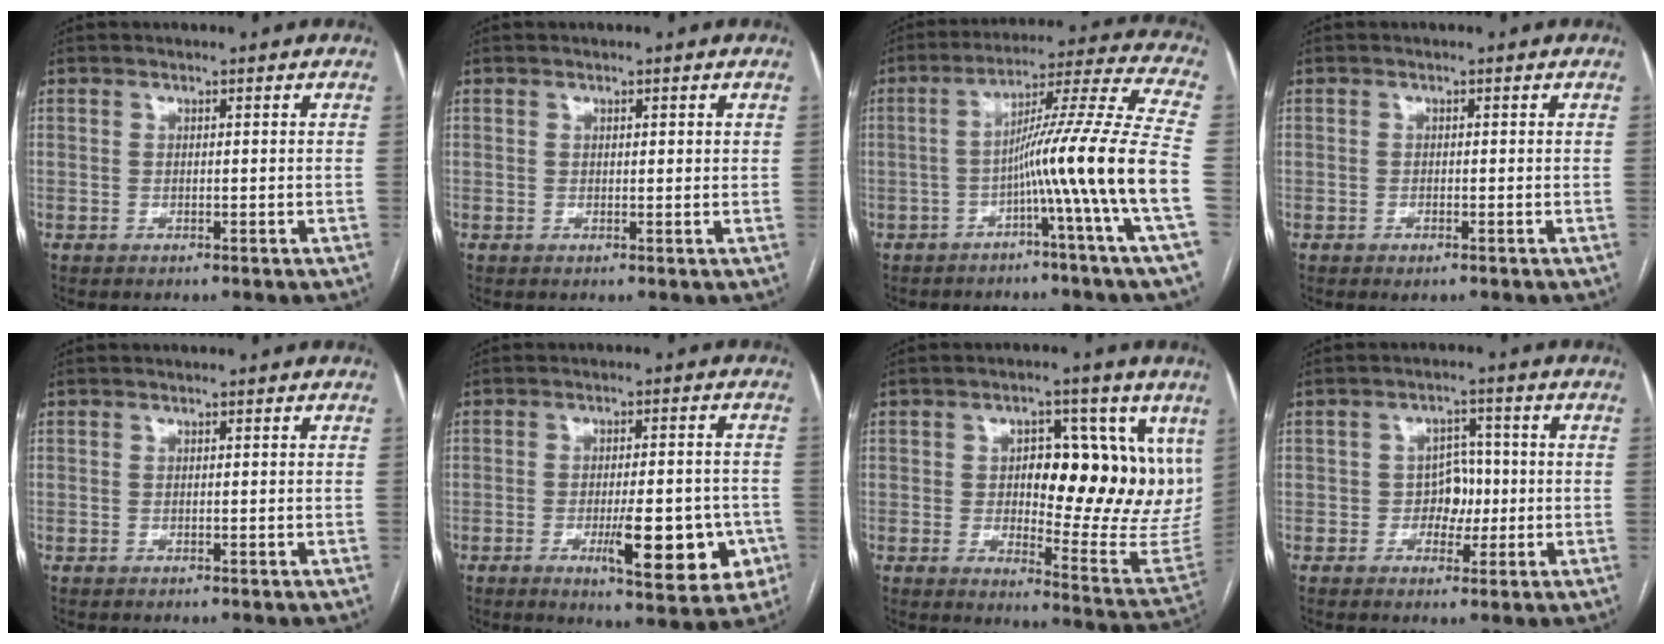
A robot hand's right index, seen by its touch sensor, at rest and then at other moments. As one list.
[{"total": 1.0, "force": [0.5, 0.4, 0.7], "torque": [-0.010, 0.001, 0.005]}, {"total": 15.9, "force": [-4.3, -3.4, 14.9], "torque": [-0.222, 0.006, -0.080]}, {"total": 1.0, "force": [-0.6, 0.3, 0.7], "torque": [-0.007, -0.001, -0.006]}, {"total": 0.0}, {"total": 12.0, "force": [-4.1, 3.1, 10.8], "torque": [-0.139, 0.001, -0.049]}, {"total": 17.4, "force": [5.2, 6.6, 15.3], "torque": [-0.184, 0.007, 0.075]}, {"total": 4.3, "force": [-0.7, 3.3, 2.6], "torque": [-0.031, 0.013, -0.012]}]